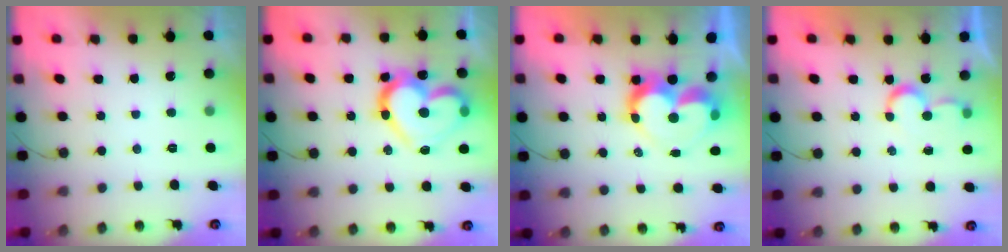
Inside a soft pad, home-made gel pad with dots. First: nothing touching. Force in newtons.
{"total": 19.7, "press": 19.7, "slide": 1.5}
{"total": 11.5, "press": 11.4, "slide": 0.8}
{"total": 4.7, "press": 4.6, "slide": 0.4}